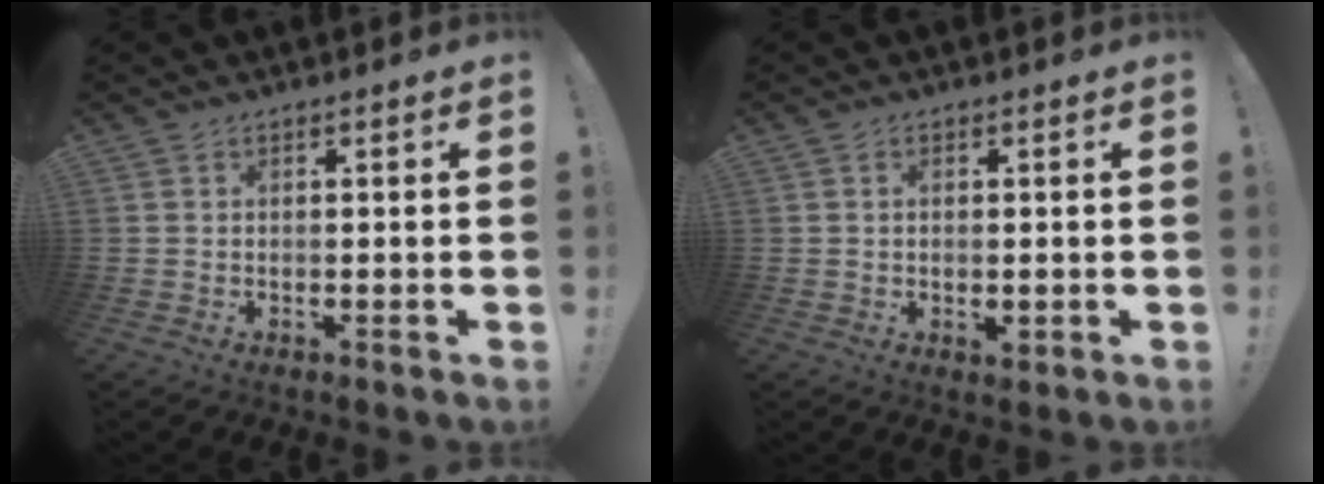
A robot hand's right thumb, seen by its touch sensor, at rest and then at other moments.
{"total": 1.8, "force": [-0.1, 0.8, 1.6], "torque": [-0.022, 0.001, -0.002]}